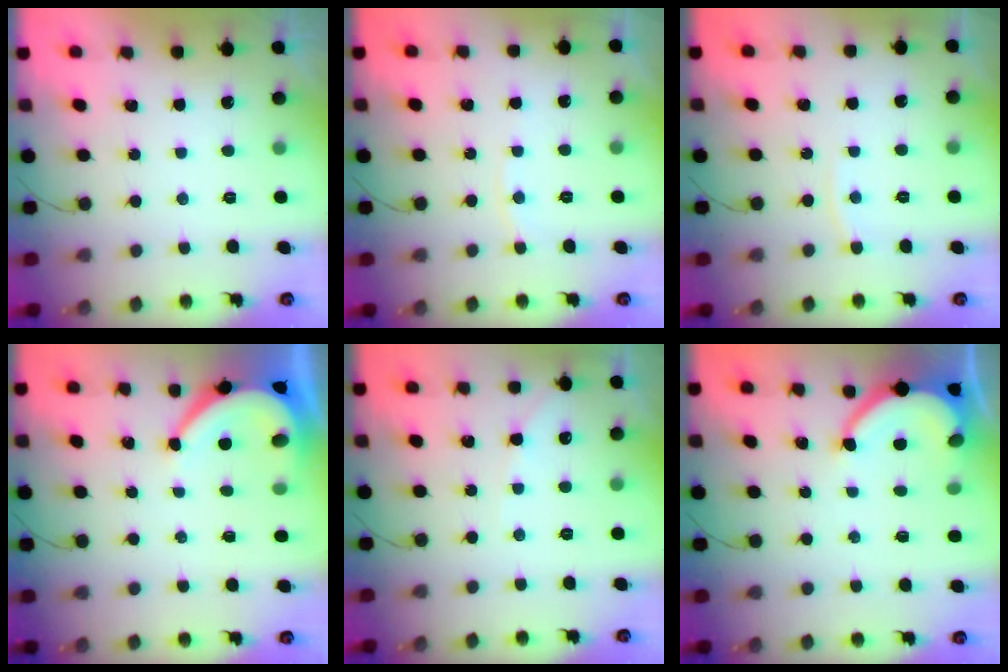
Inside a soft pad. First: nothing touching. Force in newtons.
{"total": 2.5, "press": 2.5, "slide": 0.2}
{"total": 3.3, "press": 3.3, "slide": 0.4}
{"total": 6.3, "press": 6.3, "slide": 0.7}
{"total": 4.9, "press": 4.9, "slide": 0.8}
{"total": 7.5, "press": 7.5, "slide": 0.6}